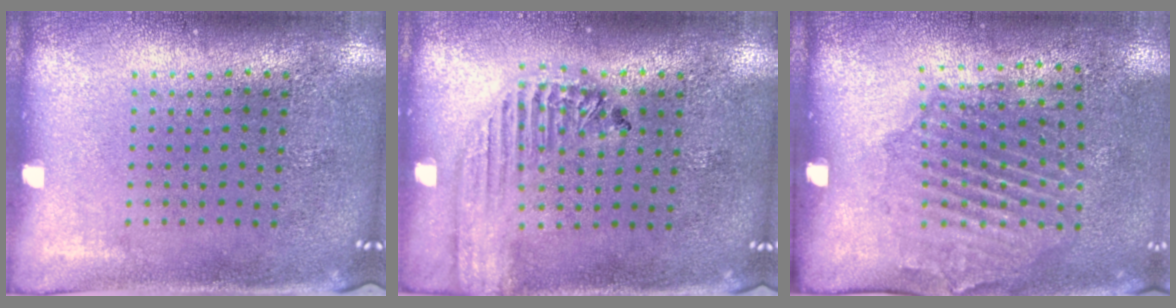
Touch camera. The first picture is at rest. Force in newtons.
{"total": 1.8, "press": 1.6, "slide": 0.7}
{"total": 1.8, "press": 1.5, "slide": 0.9}